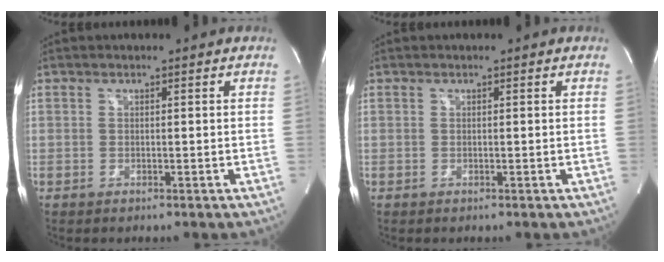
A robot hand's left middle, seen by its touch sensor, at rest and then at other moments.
{"total": 0.0}